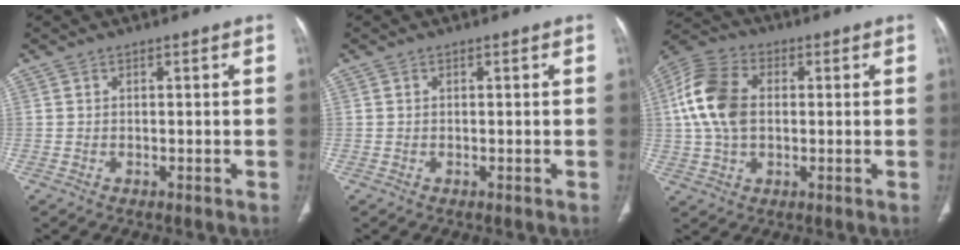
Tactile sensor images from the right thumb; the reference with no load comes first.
{"total": 0.0}
{"total": 12.7, "force": [1.3, 8.5, 9.4], "torque": [-0.189, 0.023, 0.019]}